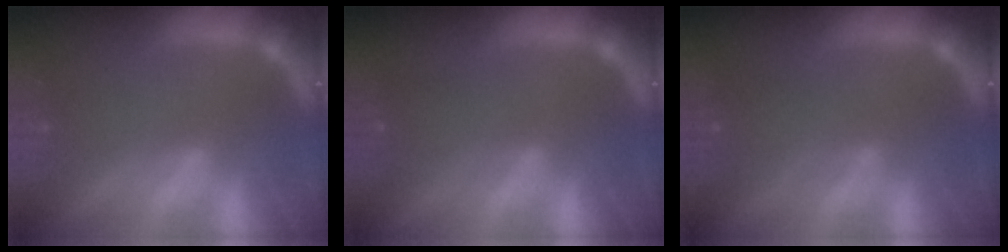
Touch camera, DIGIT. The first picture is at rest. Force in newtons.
{"total": 2.5}
{"total": 3.1}